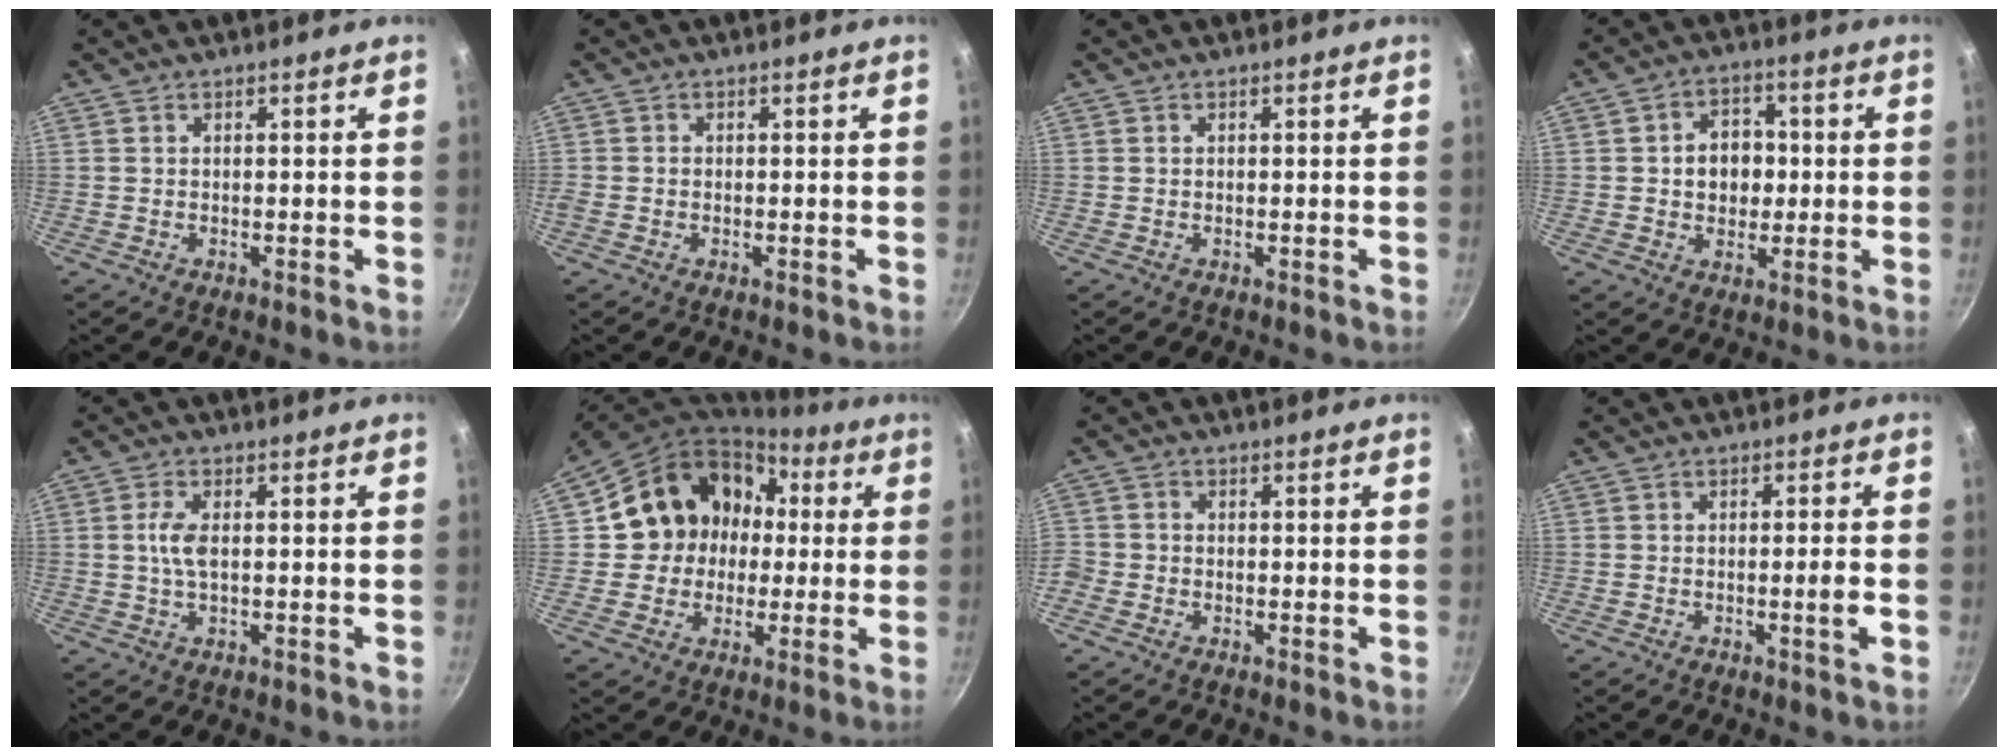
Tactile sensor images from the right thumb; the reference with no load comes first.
{"total": 0.8, "force": [-0.3, 0.7, 0.2], "torque": [-0.004, 0.001, -0.008]}
{"total": 0.0}
{"total": 7.7, "force": [0.3, 6.1, 4.7], "torque": [-0.038, 0.008, 0.000]}
{"total": 3.9, "force": [0.2, 1.6, 3.5], "torque": [-0.081, 0.005, 0.000]}
{"total": 17.0, "force": [1.9, 15.0, 7.8], "torque": [-0.100, 0.046, 0.027]}
{"total": 3.2, "force": [-1.7, 2.4, 1.4], "torque": [-0.041, 0.007, -0.043]}
{"total": 2.9, "force": [-1.0, 0.0, 2.8], "torque": [-0.044, 0.010, -0.012]}